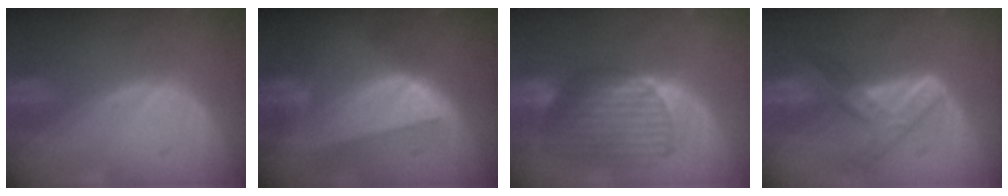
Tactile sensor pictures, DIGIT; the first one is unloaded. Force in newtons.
{"total": 8.3, "press": 7.3, "slide": 4.0}
{"total": 8.3, "press": 8.1, "slide": 1.9}
{"total": 7.2, "press": 6.2, "slide": 3.8}